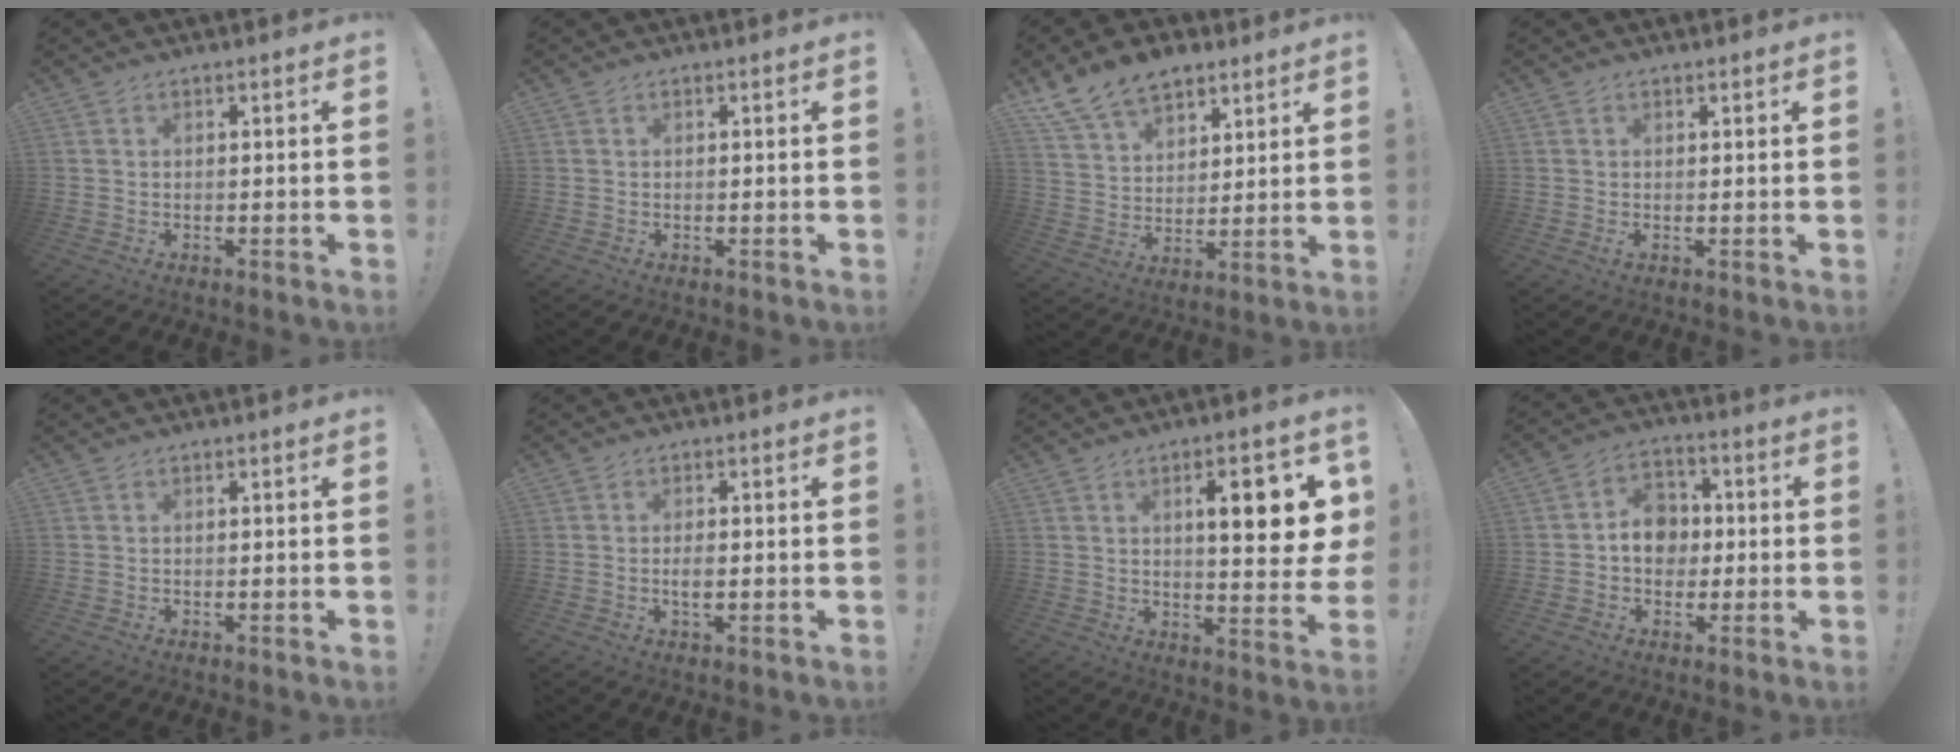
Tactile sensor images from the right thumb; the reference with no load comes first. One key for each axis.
{"total": 0.0}
{"total": 13.2, "fx": 9.5, "fy": 7.8, "fz": 4.8, "tx": -0.092, "ty": -0.056, "tz": 0.184}
{"total": 0.9, "fx": 0.4, "fy": 0.2, "fz": 0.8, "tx": -0.007, "ty": -0.004, "tz": 0.004}
{"total": 0.0}
{"total": 2.6, "fx": -0.7, "fy": 0.9, "fz": 2.3, "tx": -0.047, "ty": 0.000, "tz": -0.016}
{"total": 12.1, "fx": 3.4, "fy": 3.2, "fz": 11.1, "tx": -0.149, "ty": -0.011, "tz": 0.044}
{"total": 9.5, "fx": -0.4, "fy": 8.2, "fz": 4.7, "tx": -0.065, "ty": 0.011, "tz": -0.004}